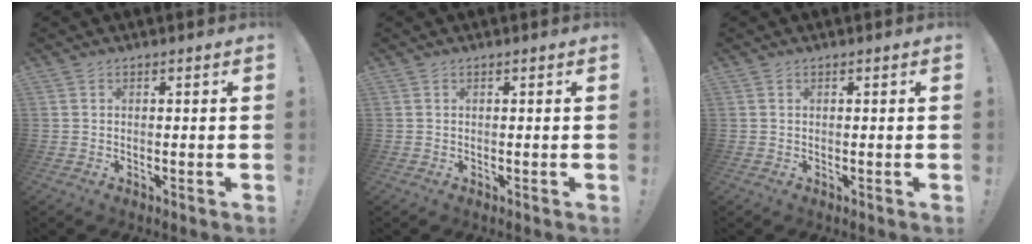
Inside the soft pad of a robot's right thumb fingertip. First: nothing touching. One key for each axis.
{"total": 0.0}
{"total": 0.0}